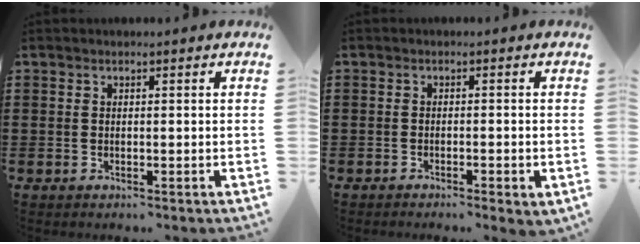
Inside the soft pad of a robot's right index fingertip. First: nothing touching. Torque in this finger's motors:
{"motor_torque": [1.04, -0.66, 0.12, 0.09]}